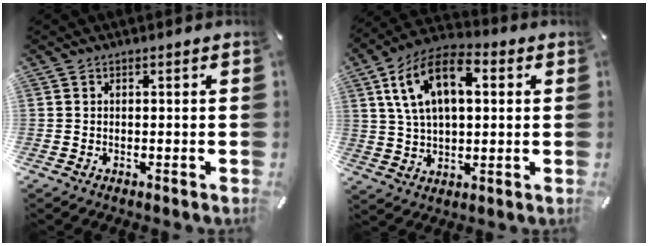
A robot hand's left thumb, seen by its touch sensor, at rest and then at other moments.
{"total": 14.2, "force": [4.8, 8.4, 10.4], "torque": [-0.218, 0.005, 0.083]}